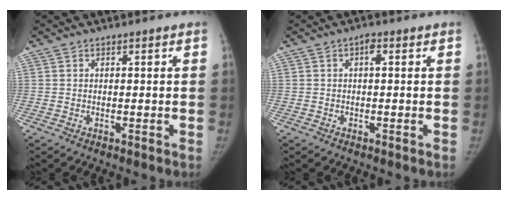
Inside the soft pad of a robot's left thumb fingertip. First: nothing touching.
{"total": 1.5, "force": [0.3, 0.7, 1.3], "torque": [-0.019, 0.004, 0.000]}